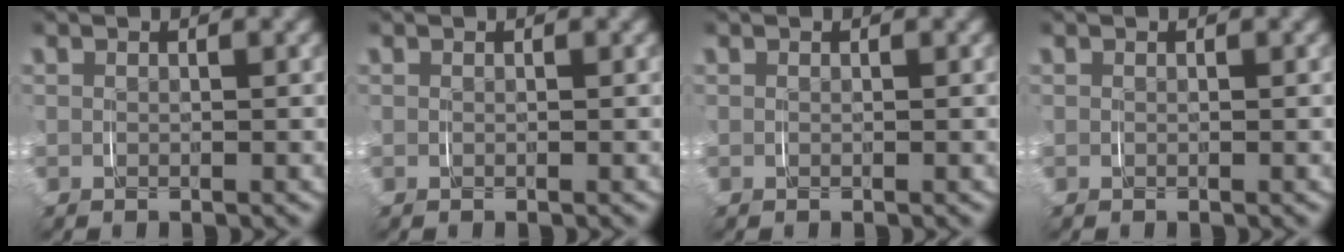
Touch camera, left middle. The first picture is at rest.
{"total": 0.0}
{"total": 0.0}
{"total": 0.0}